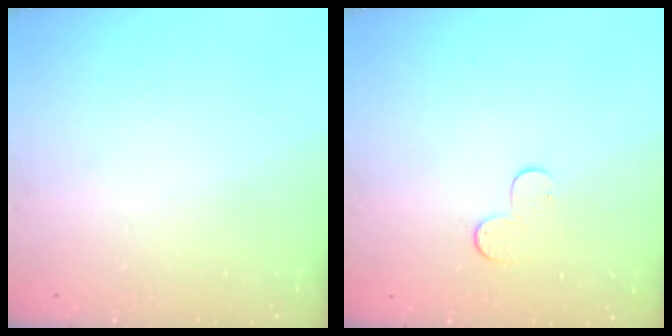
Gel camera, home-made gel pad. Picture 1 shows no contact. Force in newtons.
{"total": 5.9, "press": 5.9, "slide": 0.4}